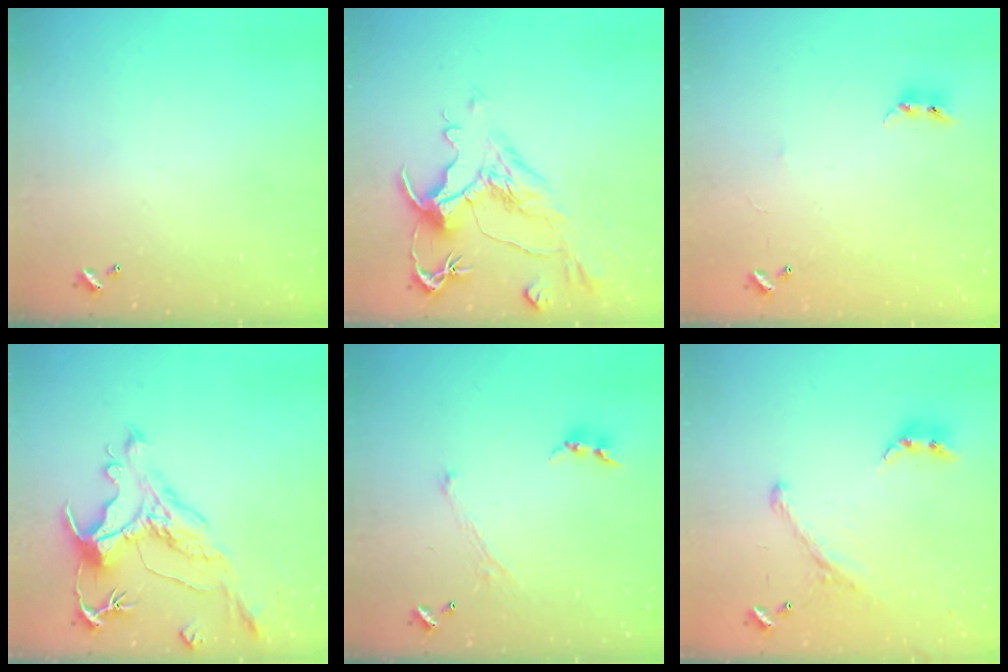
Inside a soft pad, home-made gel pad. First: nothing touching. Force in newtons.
{"total": 2.6, "press": 2.1, "slide": 1.6}
{"total": 6.5, "press": 6.5, "slide": 0.4}
{"total": 1.7, "press": 0.9, "slide": 1.4}
{"total": 1.3, "press": 1.2, "slide": 0.5}
{"total": 2.0, "press": 1.5, "slide": 1.2}